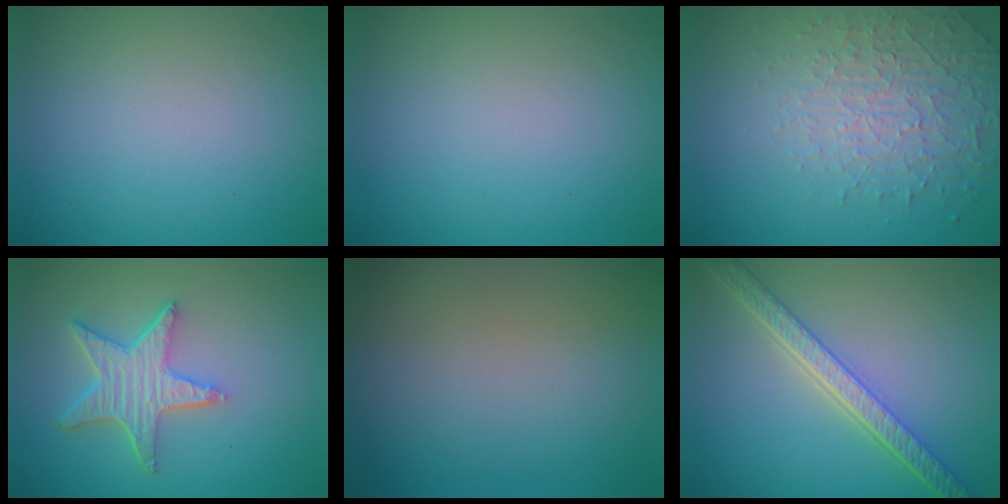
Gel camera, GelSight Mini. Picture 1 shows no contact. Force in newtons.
{"total": 0.0}
{"total": 4.6, "press": 3.1, "slide": 3.3}
{"total": 5.1, "press": 4.1, "slide": 3.1}
{"total": 0.0}
{"total": 5.3, "press": 4.2, "slide": 3.3}